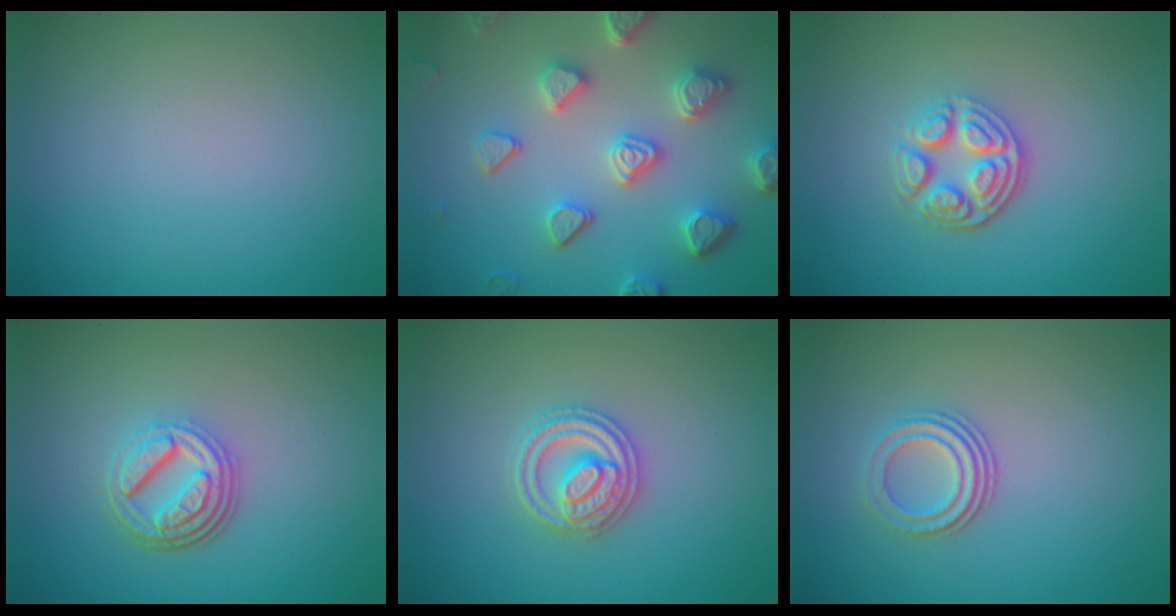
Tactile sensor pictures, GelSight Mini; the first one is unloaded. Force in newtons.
{"total": 5.8, "press": 5.0, "slide": 3.0}
{"total": 3.9, "press": 3.2, "slide": 2.3}
{"total": 4.7, "press": 3.5, "slide": 3.2}
{"total": 3.3, "press": 3.2, "slide": 0.6}
{"total": 2.8, "press": 2.1, "slide": 1.9}